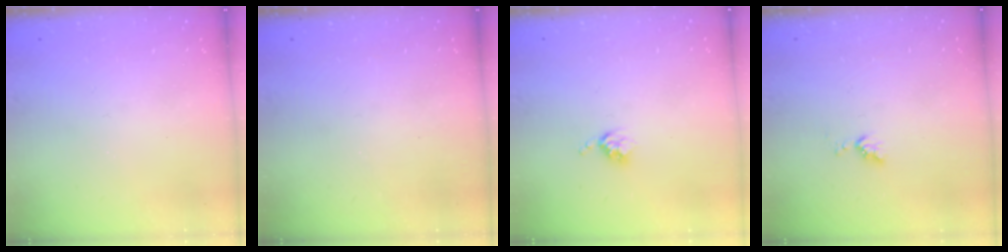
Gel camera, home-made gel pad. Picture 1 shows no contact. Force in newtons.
{"total": 0.0}
{"total": 3.3, "press": 3.3, "slide": 0.4}
{"total": 3.9, "press": 3.9, "slide": 0.5}